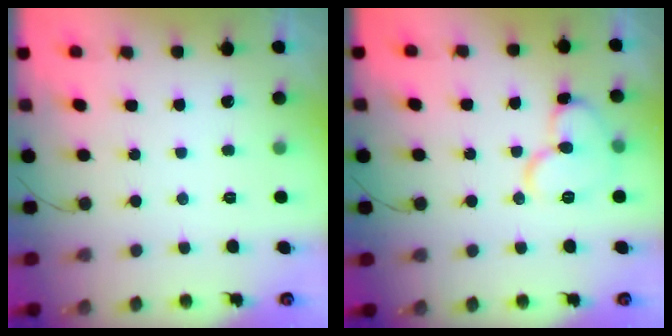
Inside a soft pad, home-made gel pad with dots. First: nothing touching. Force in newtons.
{"total": 11.5, "press": 11.4, "slide": 1.5}